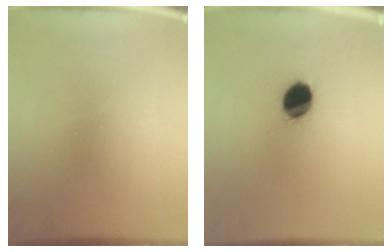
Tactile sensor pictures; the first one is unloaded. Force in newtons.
{"total": 9.3}